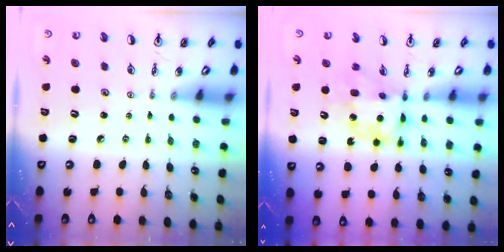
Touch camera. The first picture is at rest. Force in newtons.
{"total": 6.6, "press": 6.6, "slide": 0.4}